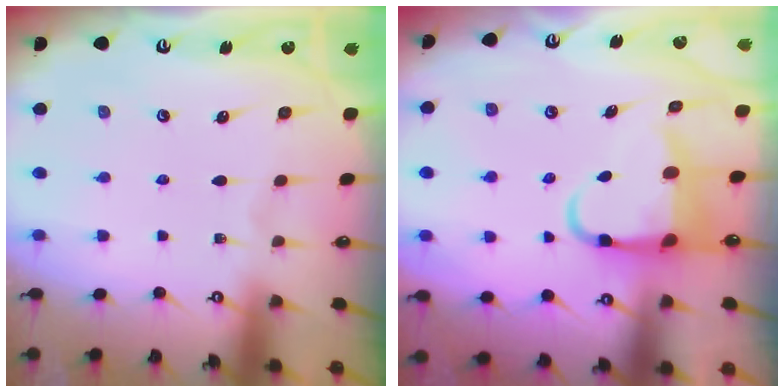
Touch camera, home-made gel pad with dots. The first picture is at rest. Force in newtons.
{"total": 7.4, "press": 7.0, "slide": 2.5}